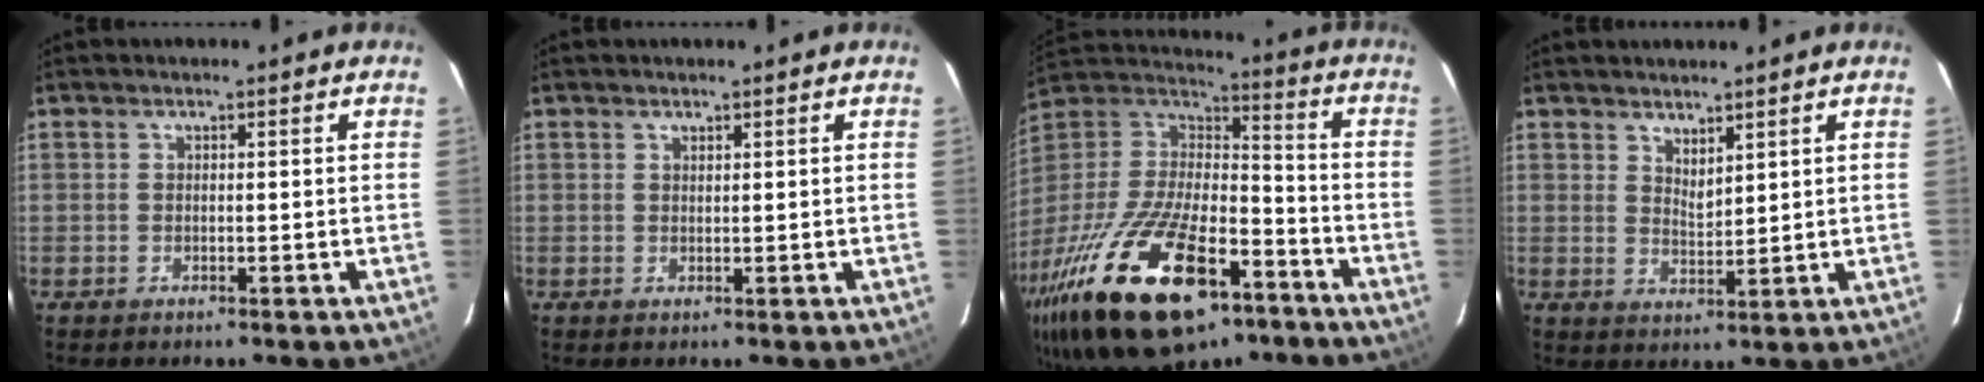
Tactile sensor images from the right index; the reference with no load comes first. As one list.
[{"total": 0.5, "force": [0.5, 0.1, 0.1], "torque": [-0.001, 0.001, 0.010]}, {"total": 34.5, "force": [-19.5, 15.2, 24.1], "torque": [-0.490, -0.035, -0.311]}, {"total": 3.3, "force": [2.8, 1.0, 1.5], "torque": [-0.023, -0.003, 0.048]}]